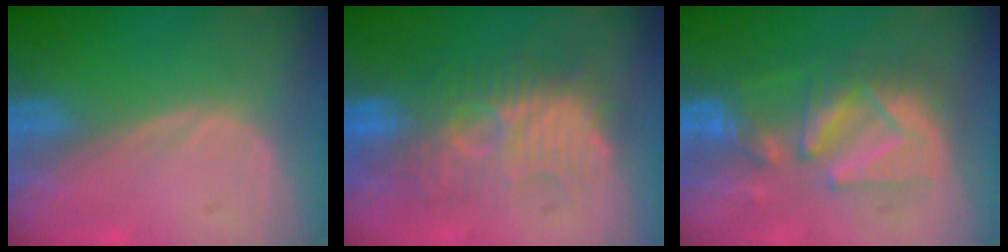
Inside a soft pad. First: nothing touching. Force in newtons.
{"total": 9.8, "press": 9.8, "slide": 0.8}
{"total": 9.0, "press": 9.0, "slide": 0.4}